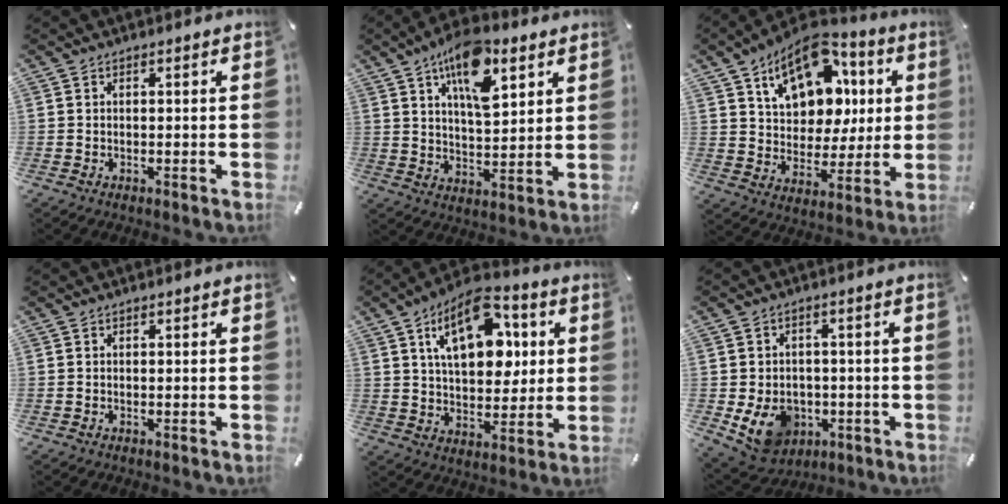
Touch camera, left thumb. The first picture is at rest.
{"total": 14.9, "force": [8.4, 6.7, 10.3], "torque": [-0.159, -0.032, 0.141]}
{"total": 17.0, "force": [8.3, 11.9, 8.9], "torque": [-0.146, -0.035, 0.151]}
{"total": 0.0}
{"total": 17.9, "force": [6.8, 10.2, 13.1], "torque": [-0.220, -0.010, 0.113]}
{"total": 10.2, "force": [-3.1, 8.3, 5.2], "torque": [-0.101, 0.009, -0.052]}